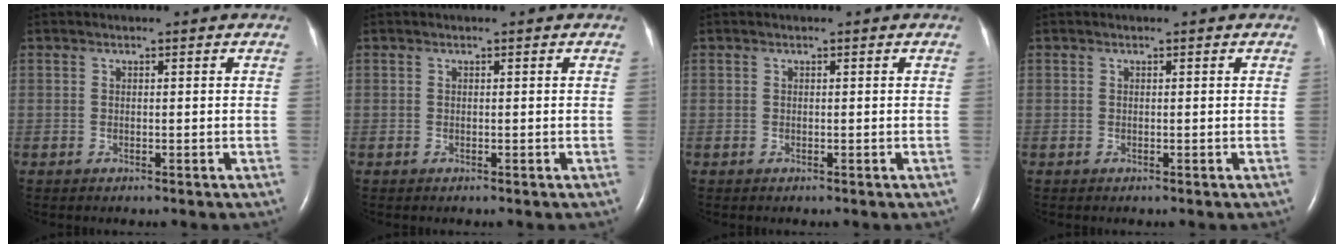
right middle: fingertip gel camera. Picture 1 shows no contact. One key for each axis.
{"total": 0.0}
{"total": 0.0}
{"total": 0.0}